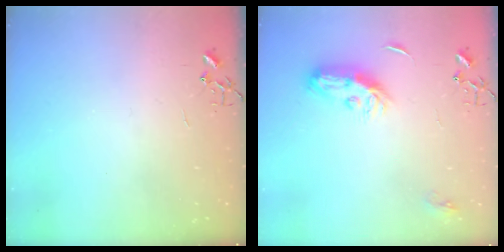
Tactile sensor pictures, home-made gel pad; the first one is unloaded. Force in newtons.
{"total": 8.7, "press": 8.7, "slide": 0.4}